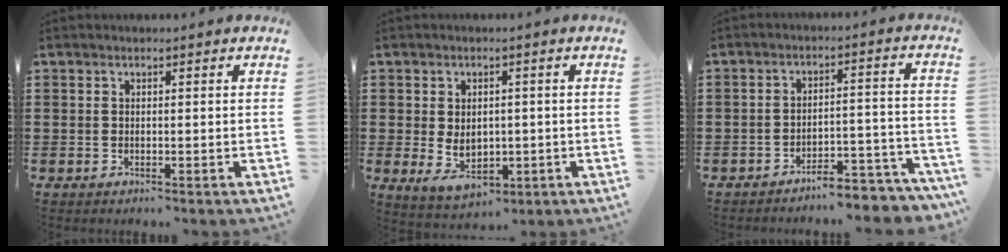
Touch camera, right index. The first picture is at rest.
{"total": 4.4, "force": [-0.6, 3.2, 3.0], "torque": [-0.059, 0.002, -0.016]}
{"total": 5.2, "force": [-5.0, 0.4, 1.2], "torque": [-0.021, 0.005, -0.101]}